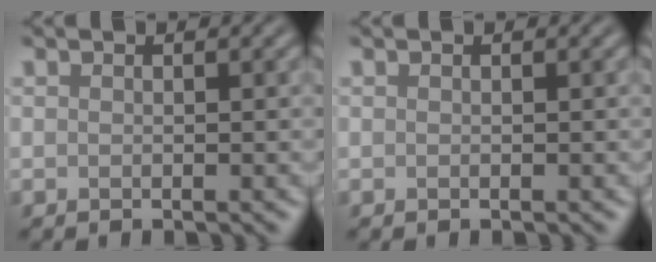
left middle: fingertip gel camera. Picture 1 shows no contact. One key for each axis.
{"total": 0.0}